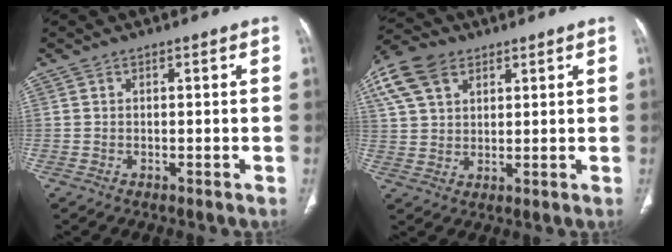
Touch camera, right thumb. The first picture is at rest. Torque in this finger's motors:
{"motor_torque": [0.71, 0.71, 0.08, 0.08, 0.07]}